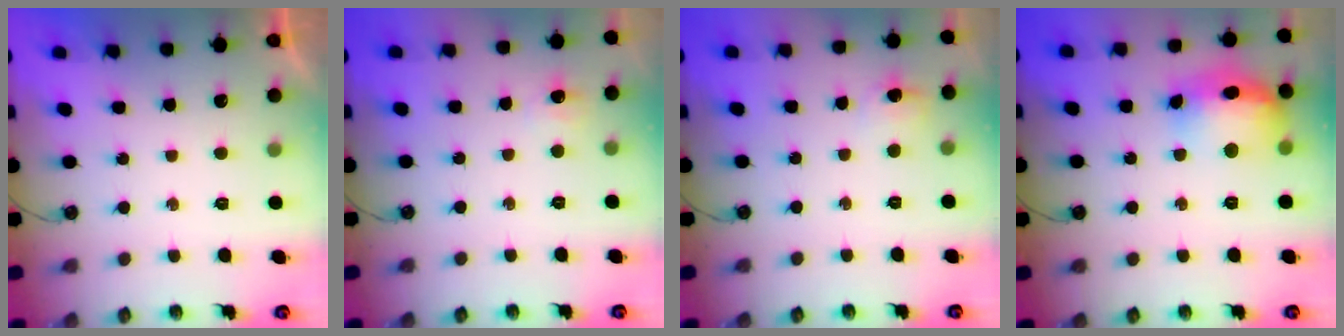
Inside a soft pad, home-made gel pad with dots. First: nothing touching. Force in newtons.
{"total": 3.6, "press": 3.5, "slide": 0.8}
{"total": 6.3, "press": 4.9, "slide": 3.9}
{"total": 17.4, "press": 17.3, "slide": 2.0}